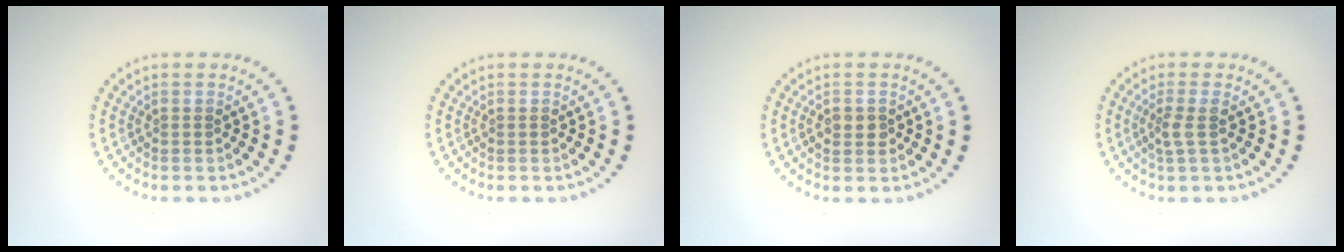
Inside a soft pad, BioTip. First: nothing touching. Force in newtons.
{"total": 0.0}
{"total": 1.8, "press": 1.7, "slide": 0.3}
{"total": 1.8, "press": 1.4, "slide": 1.1}